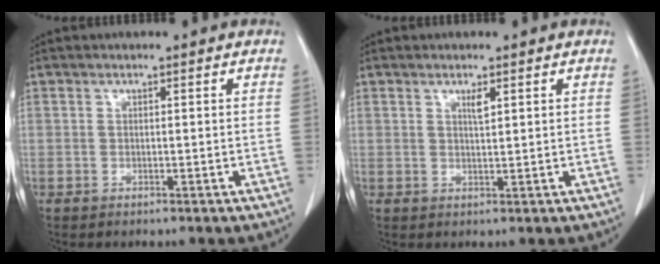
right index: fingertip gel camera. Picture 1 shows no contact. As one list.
[{"total": 1.4, "force": [0.8, 0.1, 1.2], "torque": [-0.022, -0.004, 0.014]}]